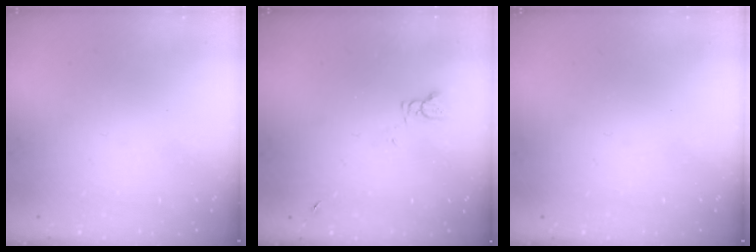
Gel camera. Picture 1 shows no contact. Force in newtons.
{"total": 1.7, "press": 1.7, "slide": 0.2}
{"total": 0.0}